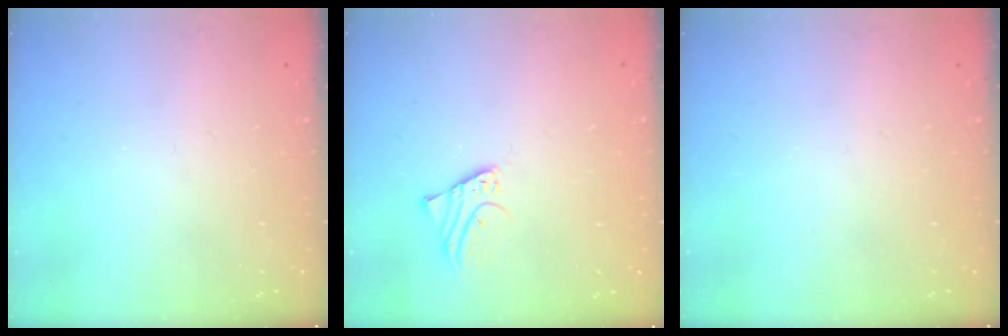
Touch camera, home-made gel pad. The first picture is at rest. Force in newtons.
{"total": 1.7, "press": 1.7, "slide": 0.1}
{"total": 0.0}